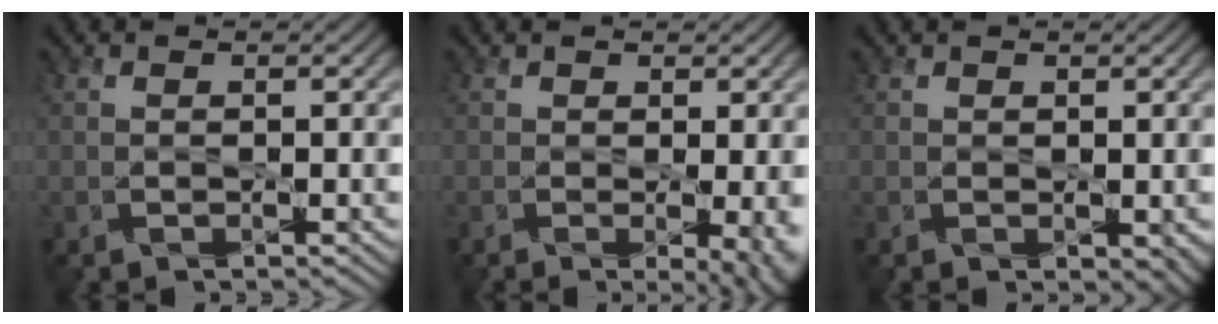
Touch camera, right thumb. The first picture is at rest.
{"total": 4.4, "force": [-0.6, 1.5, 4.1], "torque": [-0.057, -0.007, -0.002]}
{"total": 1.3, "force": [0.2, 0.9, 0.8], "torque": [-0.013, -0.005, 0.008]}